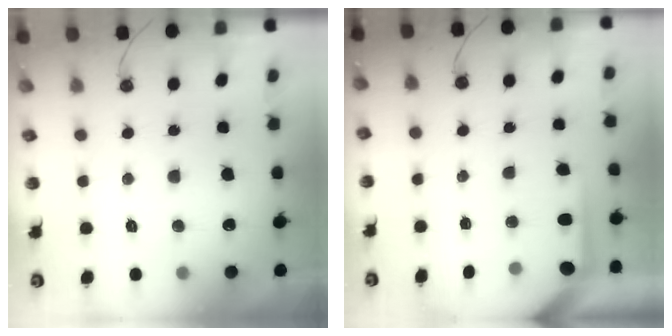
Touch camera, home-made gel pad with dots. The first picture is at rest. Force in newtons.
{"total": 3.5, "press": 3.5, "slide": 0.4}